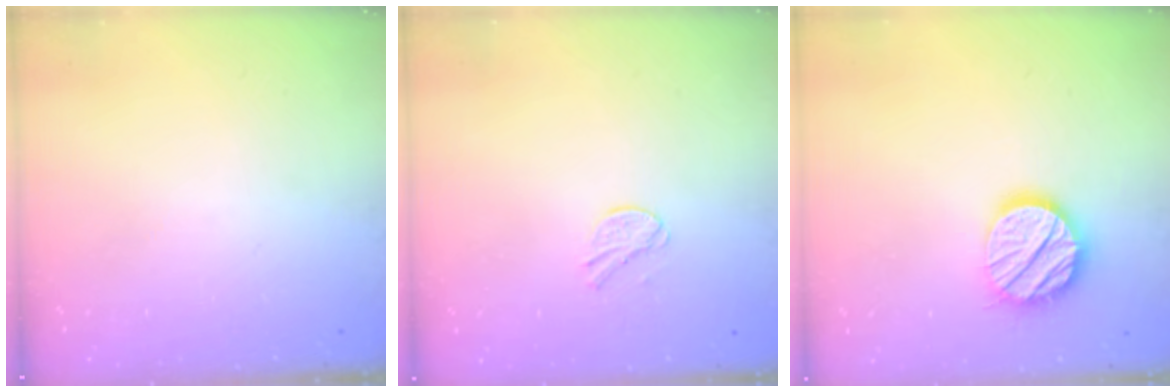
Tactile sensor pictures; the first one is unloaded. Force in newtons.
{"total": 6.1, "press": 6.1, "slide": 0.6}
{"total": 14.3, "press": 14.2, "slide": 2.0}